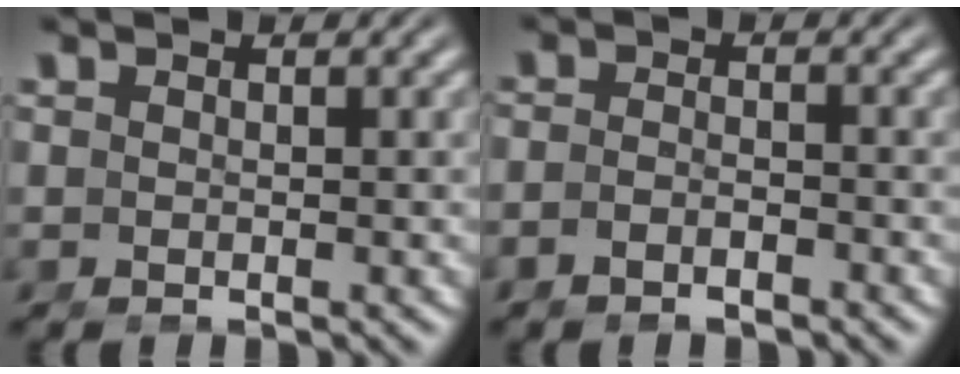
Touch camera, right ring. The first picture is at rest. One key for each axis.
{"total": 2.2, "fx": -2.0, "fy": 0.5, "fz": 0.9, "tx": -0.020, "ty": -0.008, "tz": -0.032}